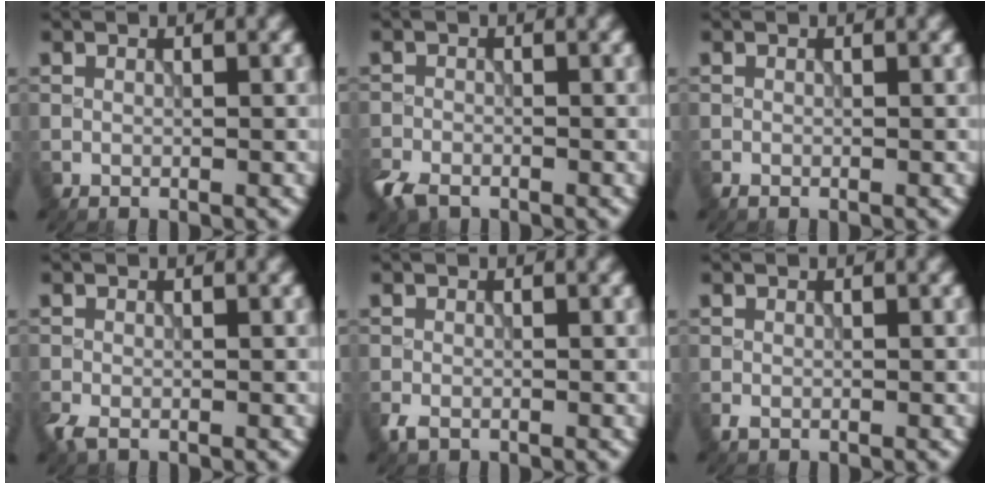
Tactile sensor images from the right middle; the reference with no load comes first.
{"total": 2.9, "force": [-2.3, 1.4, 1.2], "torque": [-0.025, -0.008, -0.053]}
{"total": 0.6, "force": [-0.5, 0.2, 0.1], "torque": [-0.002, -0.004, -0.011]}
{"total": 1.6, "force": [-1.2, 0.7, 0.8], "torque": [-0.024, -0.006, -0.028]}
{"total": 1.4, "force": [-0.9, 0.9, 0.7], "torque": [-0.015, -0.003, -0.020]}
{"total": 0.8, "force": [-0.4, 0.5, 0.4], "torque": [-0.010, -0.005, -0.008]}